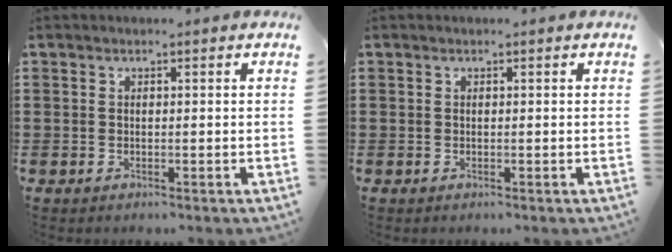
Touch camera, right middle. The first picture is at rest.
{"total": 0.0}